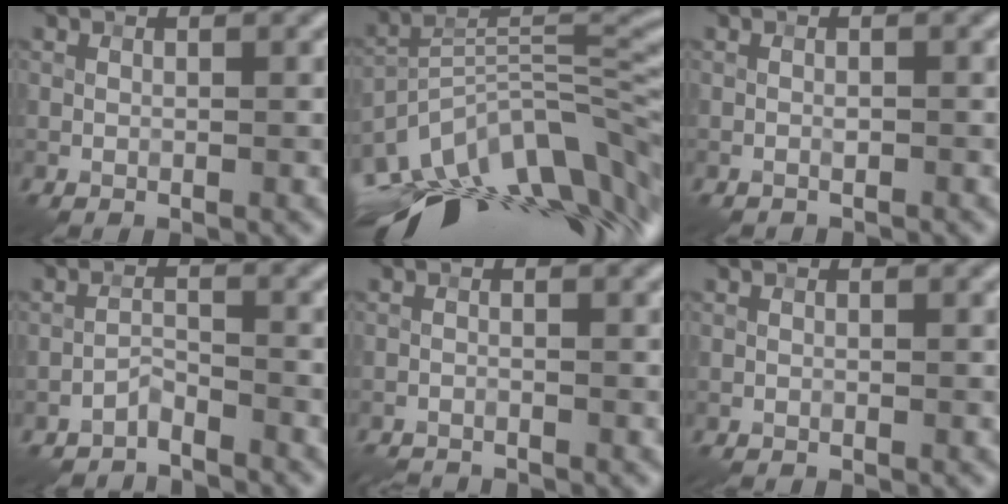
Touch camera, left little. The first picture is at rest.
{"total": 14.9, "force": [-8.8, 6.3, 10.3], "torque": [-0.202, 0.000, -0.141]}
{"total": 0.6, "force": [-0.6, 0.1, 0.2], "torque": [-0.004, 0.001, -0.010]}
{"total": 2.4, "force": [-2.4, 0.3, 0.3], "torque": [-0.005, 0.000, -0.052]}
{"total": 2.8, "force": [-2.8, 0.2, 0.5], "torque": [-0.020, -0.011, -0.052]}
{"total": 0.6, "force": [-0.6, 0.0, 0.0], "torque": [0.003, -0.002, -0.013]}